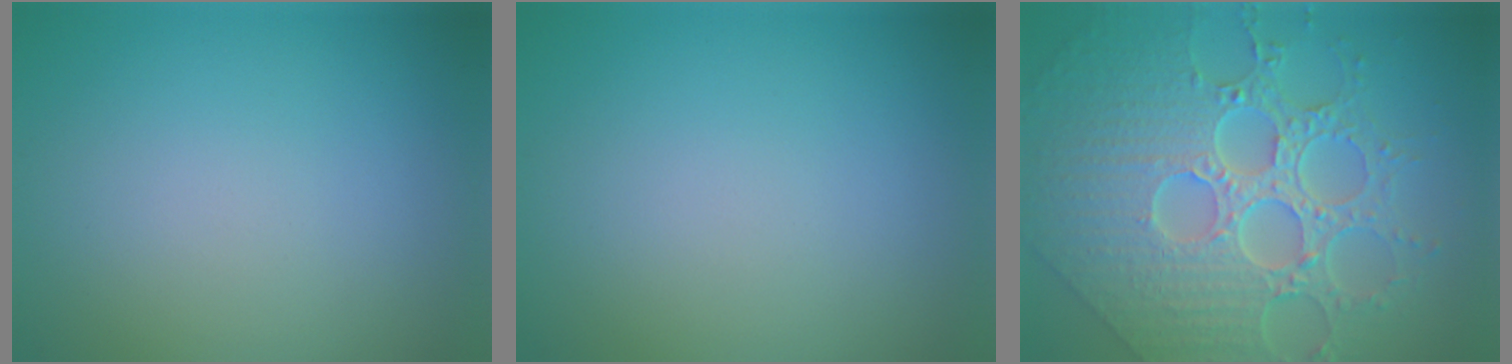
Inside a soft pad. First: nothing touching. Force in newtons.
{"total": 0.0}
{"total": 9.4, "press": 6.9, "slide": 6.3}